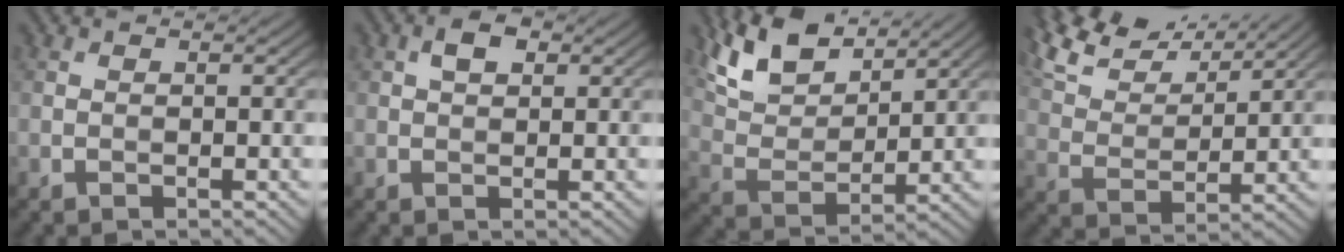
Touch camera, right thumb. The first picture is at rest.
{"total": 2.6, "force": [0.9, 1.5, 1.9], "torque": [-0.034, 0.007, 0.013]}
{"total": 10.1, "force": [7.3, 4.1, 5.6], "torque": [-0.141, 0.011, 0.145]}
{"total": 10.6, "force": [8.7, 3.2, 5.2], "torque": [-0.138, 0.014, 0.155]}